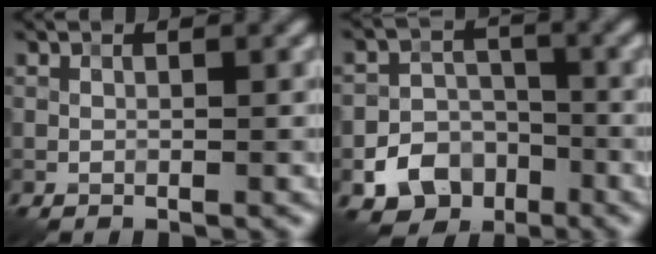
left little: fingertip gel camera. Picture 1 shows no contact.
{"total": 7.2, "force": [-3.9, 5.7, 2.0], "torque": [-0.001, -0.015, -0.078]}